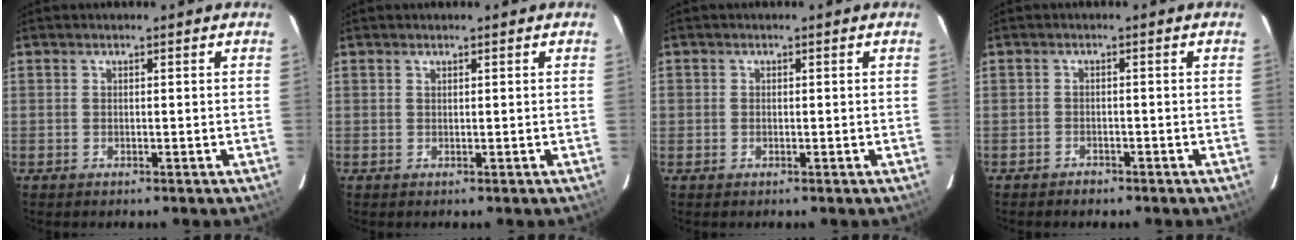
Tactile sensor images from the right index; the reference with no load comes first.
{"total": 0.0}
{"total": 0.9, "force": [-0.2, 0.8, 0.1], "torque": [-0.001, 0.000, -0.005]}
{"total": 1.9, "force": [-1.5, 1.1, 0.2], "torque": [-0.012, 0.002, -0.025]}